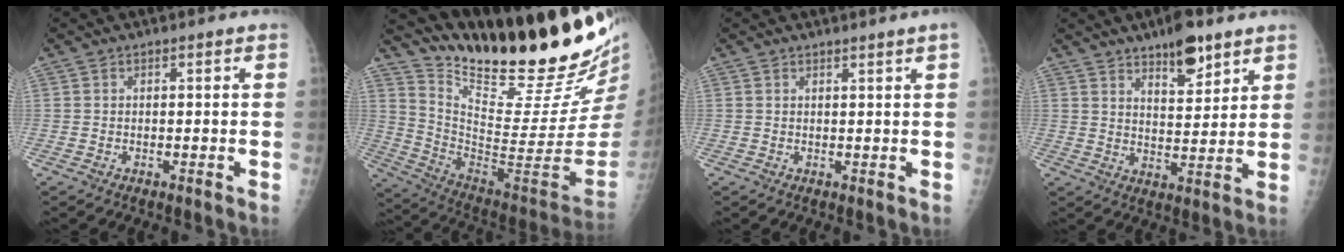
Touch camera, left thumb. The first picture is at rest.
{"total": 30.2, "force": [24.0, 5.3, 17.6], "torque": [-0.255, -0.164, 0.367]}
{"total": 1.5, "force": [1.1, -0.6, 0.8], "torque": [-0.017, -0.009, 0.021]}
{"total": 8.9, "force": [6.1, 3.1, 5.6], "torque": [-0.066, -0.040, 0.098]}